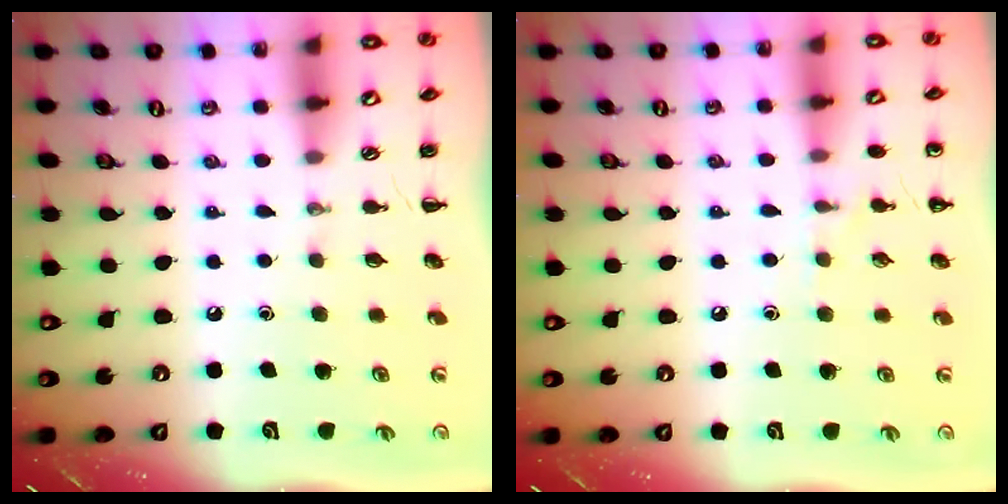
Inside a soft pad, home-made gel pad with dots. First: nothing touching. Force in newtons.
{"total": 6.5, "press": 6.3, "slide": 1.6}